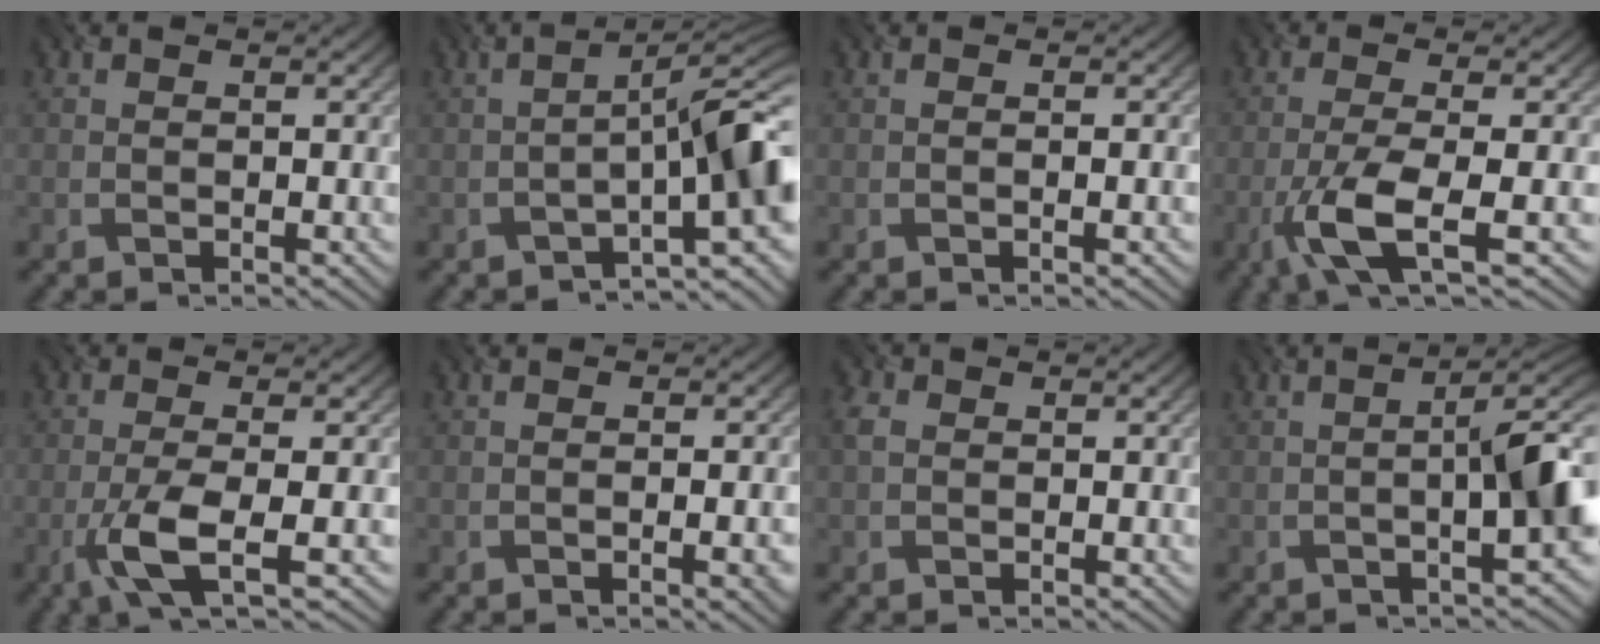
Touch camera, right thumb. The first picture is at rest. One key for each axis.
{"total": 8.6, "fx": -3.0, "fy": 1.5, "fz": 7.9, "tx": -0.110, "ty": 0.012, "tz": -0.051}
{"total": 1.0, "fx": -0.2, "fy": 0.1, "fz": 0.9, "tx": -0.014, "ty": 0.001, "tz": -0.003}
{"total": 7.2, "fx": -2.8, "fy": 1.6, "fz": 6.5, "tx": -0.125, "ty": 0.001, "tz": -0.066}
{"total": 5.9, "fx": -2.0, "fy": 1.2, "fz": 5.4, "tx": -0.107, "ty": 0.002, "tz": -0.047}
{"total": 2.6, "fx": -0.6, "fy": 0.6, "fz": 2.5, "tx": -0.035, "ty": 0.004, "tz": -0.009}
{"total": 2.1, "fx": 0.2, "fy": 1.7, "fz": 1.2, "tx": -0.032, "ty": 0.004, "tz": -0.002}
{"total": 7.7, "fx": -0.9, "fy": 1.5, "fz": 7.5, "tx": -0.108, "ty": 0.007, "tz": -0.019}